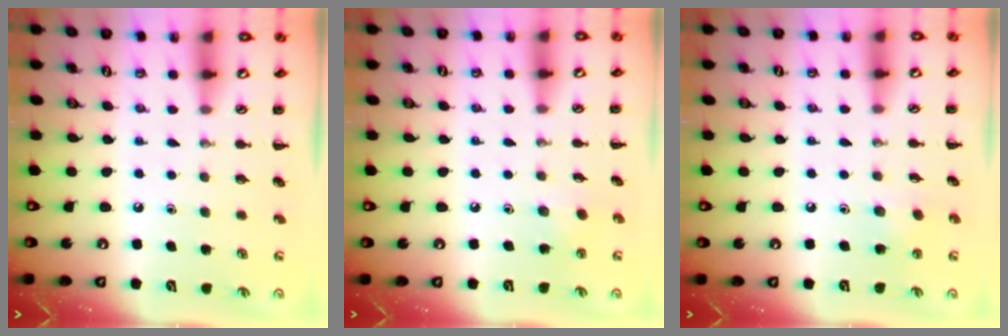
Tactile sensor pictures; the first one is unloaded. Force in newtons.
{"total": 2.8, "press": 2.8, "slide": 0.7}
{"total": 4.1, "press": 3.9, "slide": 1.2}